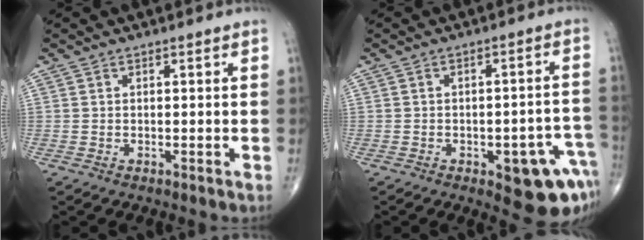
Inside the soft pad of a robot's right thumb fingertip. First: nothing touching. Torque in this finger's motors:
{"motor_torque": [2.01, 1.17, 0.88, -1.02, 0.27]}